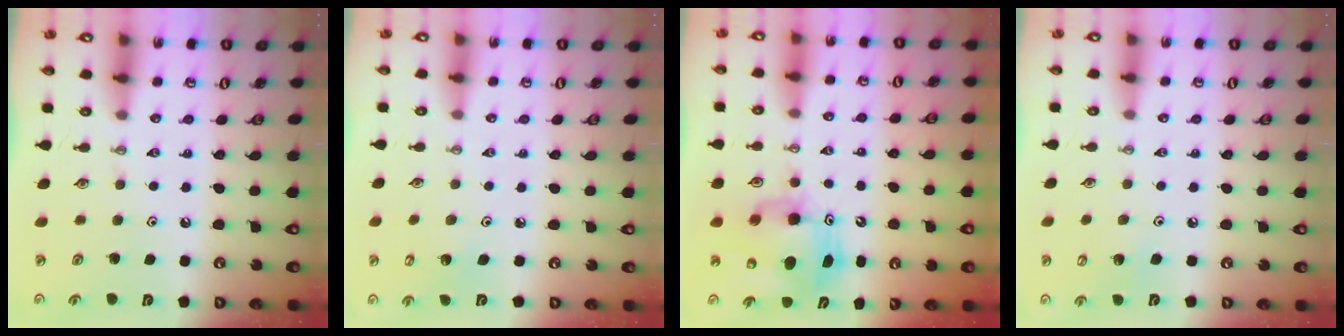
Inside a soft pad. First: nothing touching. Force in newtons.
{"total": 2.5, "press": 2.5, "slide": 0.2}
{"total": 8.9, "press": 8.7, "slide": 1.8}
{"total": 4.7, "press": 4.6, "slide": 0.9}